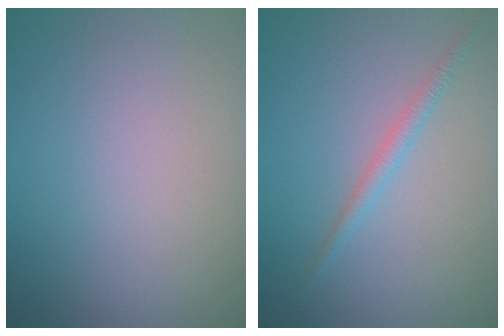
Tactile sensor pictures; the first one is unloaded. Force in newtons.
{"total": 1.3, "press": 1.3, "slide": 0.0}